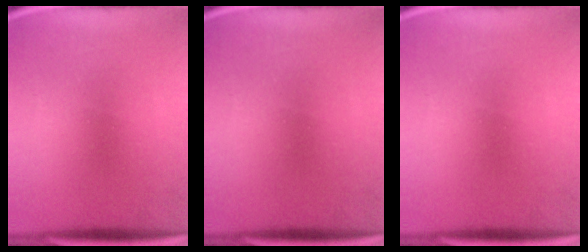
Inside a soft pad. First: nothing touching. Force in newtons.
{"total": 0.0}
{"total": 0.0}